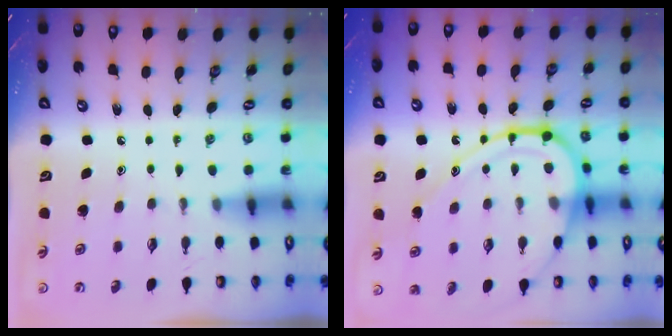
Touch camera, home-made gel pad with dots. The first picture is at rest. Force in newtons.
{"total": 15.7, "press": 15.6, "slide": 1.6}